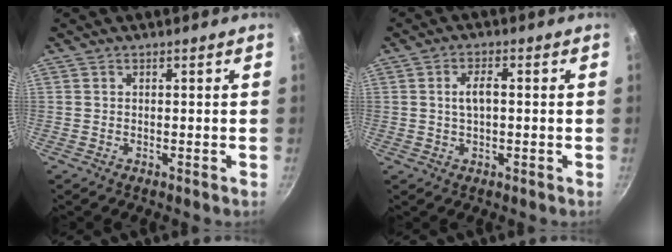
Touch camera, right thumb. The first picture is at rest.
{"total": 3.9, "force": [0.2, 1.8, 3.4], "torque": [-0.061, 0.014, 0.003]}